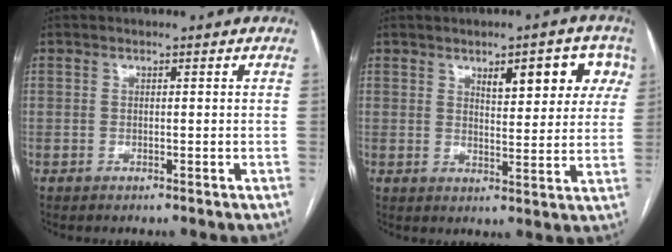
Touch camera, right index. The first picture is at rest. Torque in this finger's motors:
{"motor_torque": [0.25, 0.14, 0.15, 0.06]}